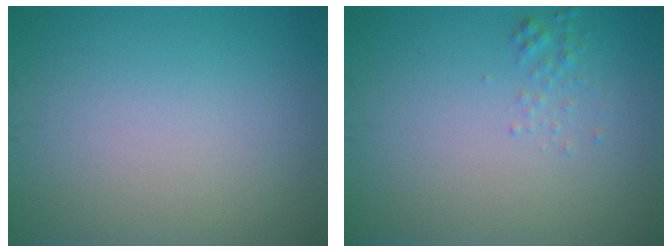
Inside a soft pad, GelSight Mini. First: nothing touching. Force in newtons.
{"total": 1.0, "press": 1.0, "slide": 0.0}